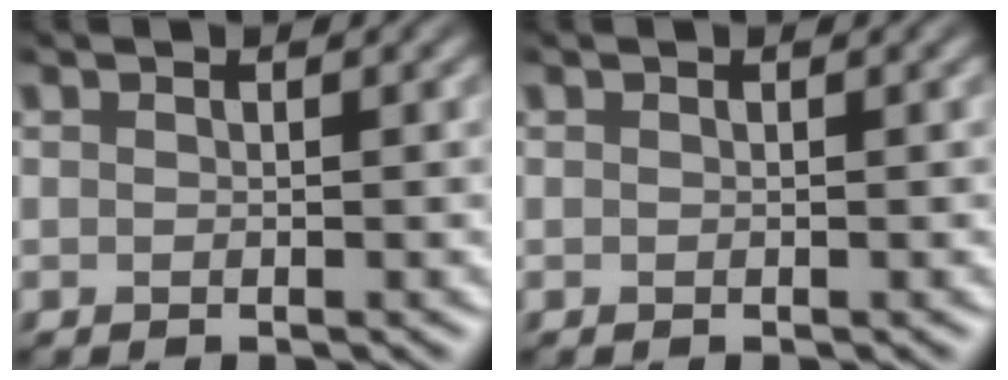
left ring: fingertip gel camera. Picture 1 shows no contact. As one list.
[{"total": 0.0}]